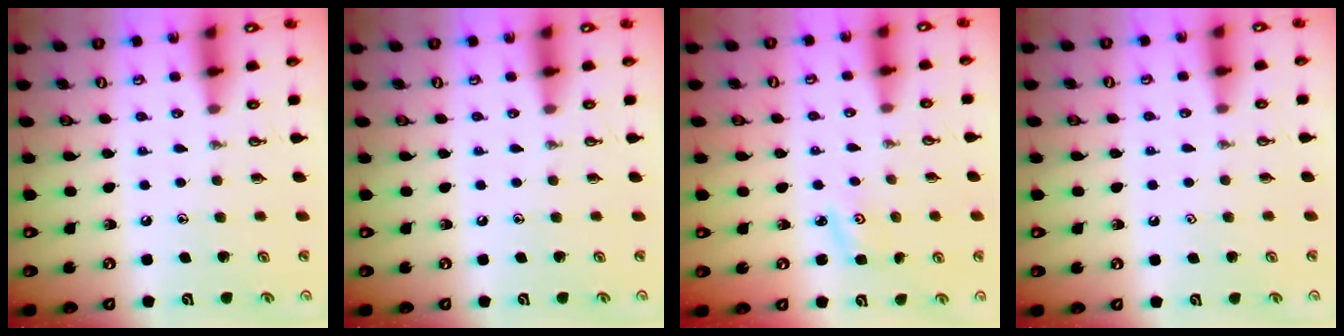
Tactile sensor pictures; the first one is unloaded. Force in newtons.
{"total": 0.0}
{"total": 3.2, "press": 3.2, "slide": 0.4}
{"total": 0.9, "press": 0.7, "slide": 0.5}